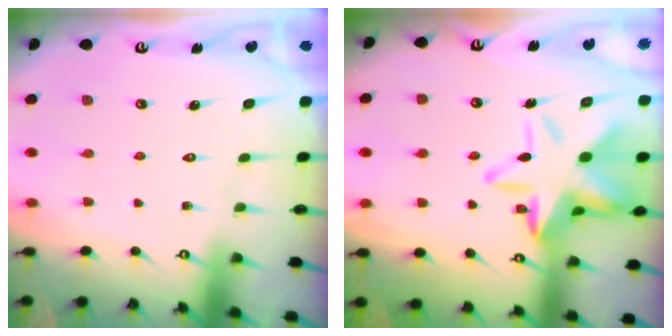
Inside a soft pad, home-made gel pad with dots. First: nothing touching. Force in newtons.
{"total": 17.1, "press": 17.0, "slide": 2.2}